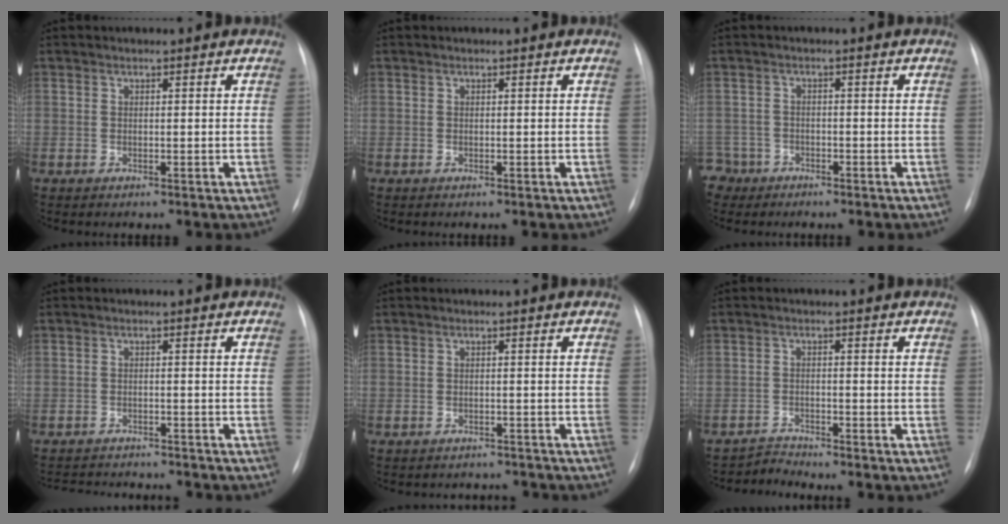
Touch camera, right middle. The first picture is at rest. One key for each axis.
{"total": 0.0}
{"total": 4.6, "fx": -3.4, "fy": 3.1, "fz": -0.7, "tx": 0.013, "ty": 0.004, "tz": -0.066}
{"total": 8.6, "fx": -8.2, "fy": 1.4, "fz": 2.2, "tx": -0.033, "ty": 0.001, "tz": -0.109}
{"total": 3.9, "fx": -3.7, "fy": 1.2, "fz": -0.4, "tx": 0.010, "ty": 0.004, "tz": -0.044}
{"total": 2.4, "fx": -2.0, "fy": -0.6, "fz": -1.2, "tx": 0.030, "ty": -0.015, "tz": -0.036}